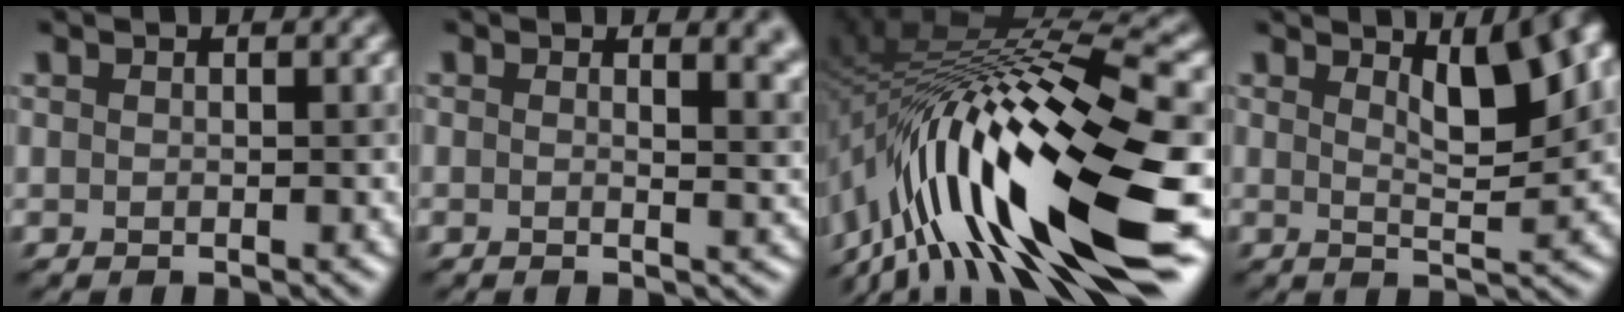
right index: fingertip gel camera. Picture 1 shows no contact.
{"total": 5.3, "force": [2.0, 2.5, 4.3], "torque": [-0.017, 0.016, 0.000]}
{"total": 16.8, "force": [-6.2, 3.9, 15.1], "torque": [-0.267, 0.022, -0.106]}
{"total": 8.0, "force": [3.1, 2.6, 6.9], "torque": [-0.052, 0.024, 0.032]}